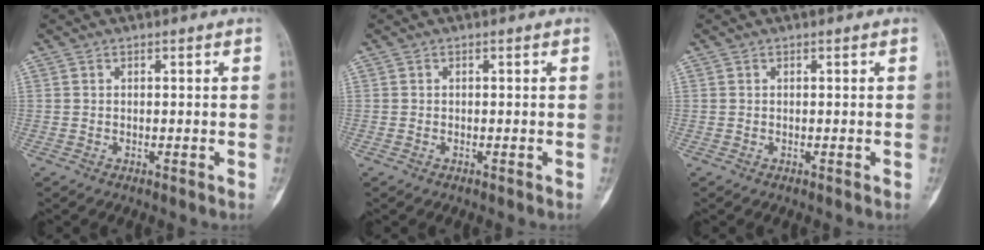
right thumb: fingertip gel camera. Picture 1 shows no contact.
{"total": 0.0}
{"total": 0.0}